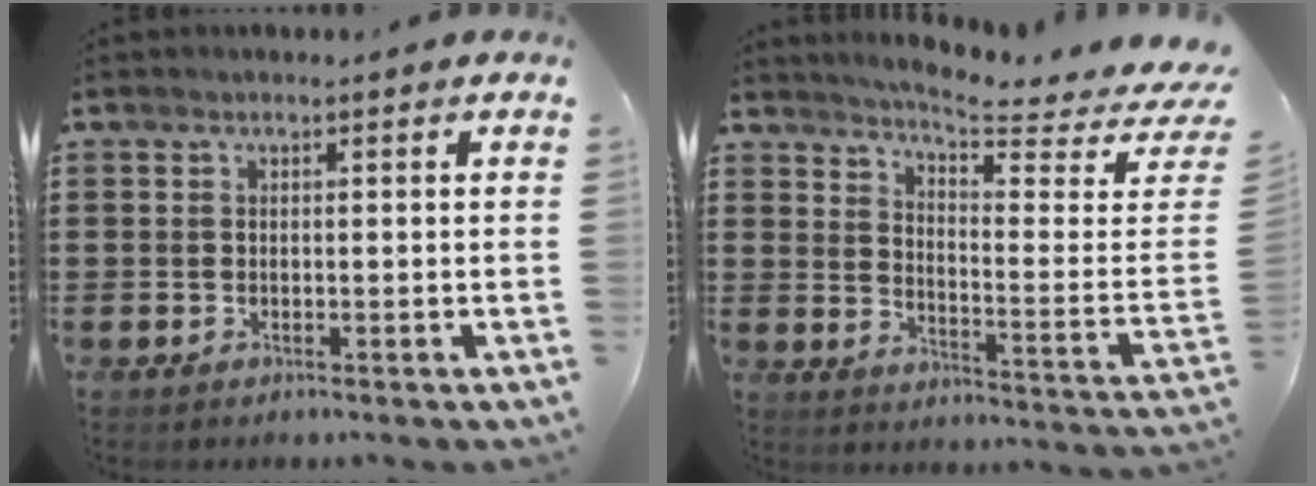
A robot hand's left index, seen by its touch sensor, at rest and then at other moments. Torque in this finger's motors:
{"motor_torque": [1.66, -0.49, 0.23, 0.07]}